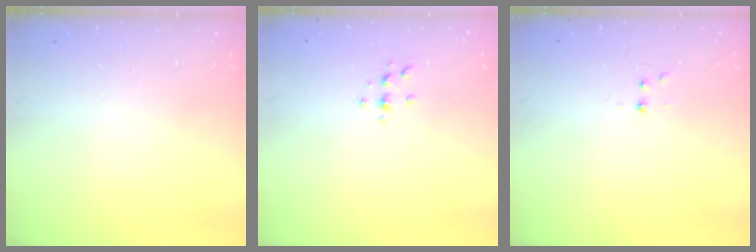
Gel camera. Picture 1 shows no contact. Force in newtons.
{"total": 3.1, "press": 3.1, "slide": 0.5}
{"total": 3.0, "press": 2.6, "slide": 1.5}